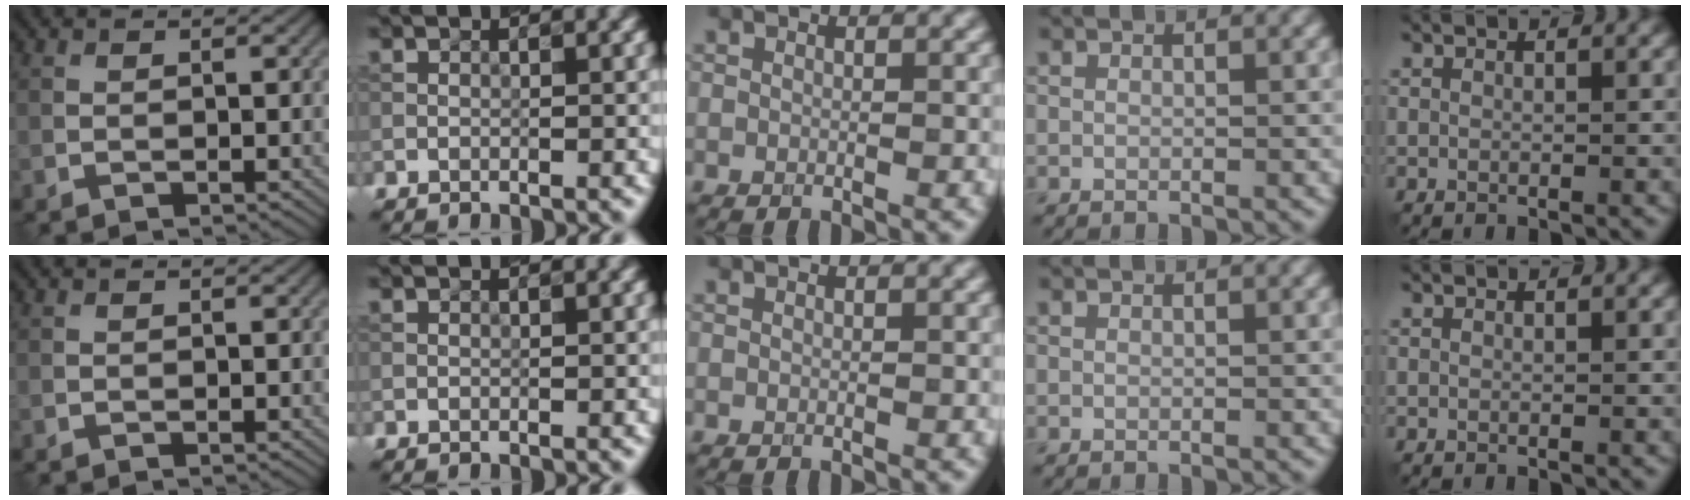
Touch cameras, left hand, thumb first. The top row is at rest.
{}